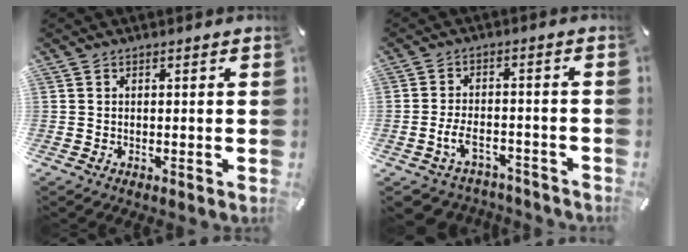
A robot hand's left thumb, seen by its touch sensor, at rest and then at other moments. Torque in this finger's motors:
{"motor_torque": [0.20, 2.00, 0.39, 0.38, 0.12]}